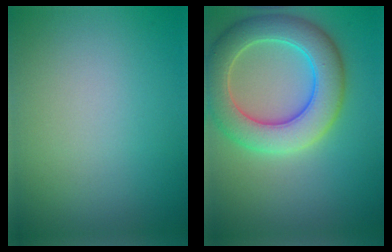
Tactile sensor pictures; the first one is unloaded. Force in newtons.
{"total": 7.5, "press": 7.5, "slide": 0.7}